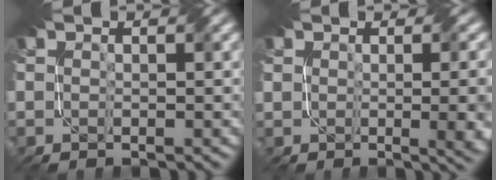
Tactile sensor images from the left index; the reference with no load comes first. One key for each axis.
{"total": 7.6, "fx": 0.0, "fy": 3.9, "fz": 6.5, "tx": -0.040, "ty": -0.012, "tz": 0.015}